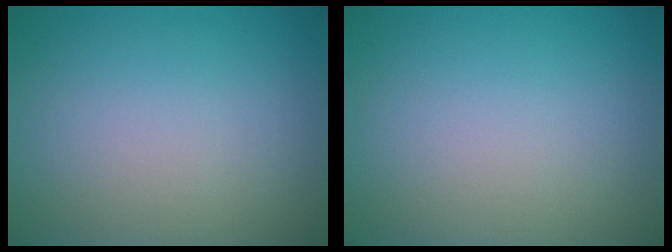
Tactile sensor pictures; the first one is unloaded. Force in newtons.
{"total": 0.0}